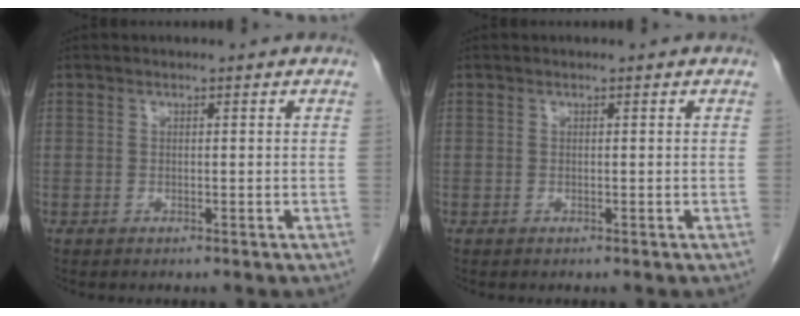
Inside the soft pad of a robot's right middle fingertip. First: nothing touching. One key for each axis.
{"total": 0.0}